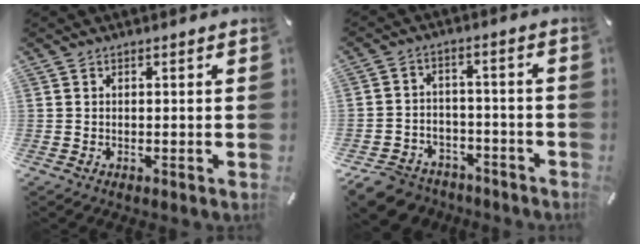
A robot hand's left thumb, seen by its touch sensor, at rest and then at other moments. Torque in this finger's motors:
{"motor_torque": [0.52, 0.99, 0.27, 0.13, 0.16]}